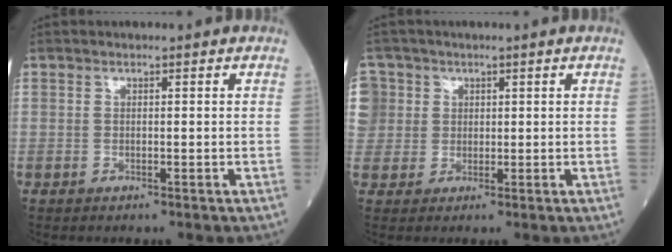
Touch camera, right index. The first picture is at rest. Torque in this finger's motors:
{"motor_torque": [0.02, 0.05, -0.06, -0.01]}